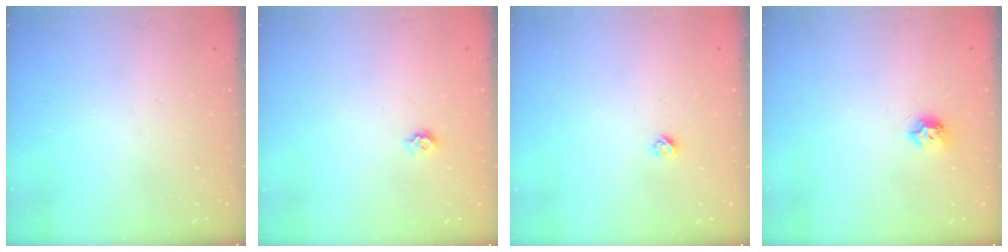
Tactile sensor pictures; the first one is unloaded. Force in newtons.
{"total": 4.6, "press": 4.6, "slide": 0.6}
{"total": 2.4, "press": 2.4, "slide": 0.2}
{"total": 7.1, "press": 7.1, "slide": 0.8}